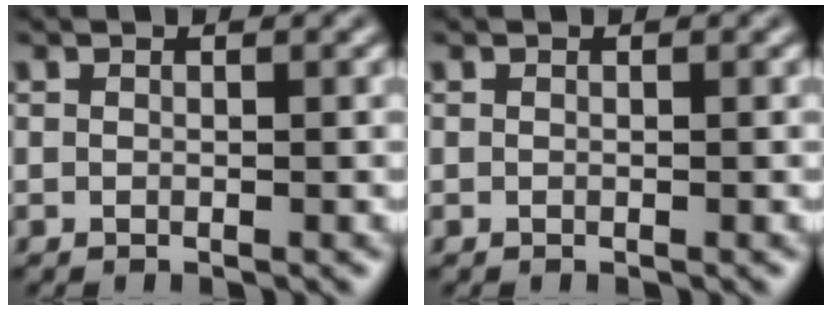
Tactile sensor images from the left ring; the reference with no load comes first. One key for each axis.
{"total": 0.0}